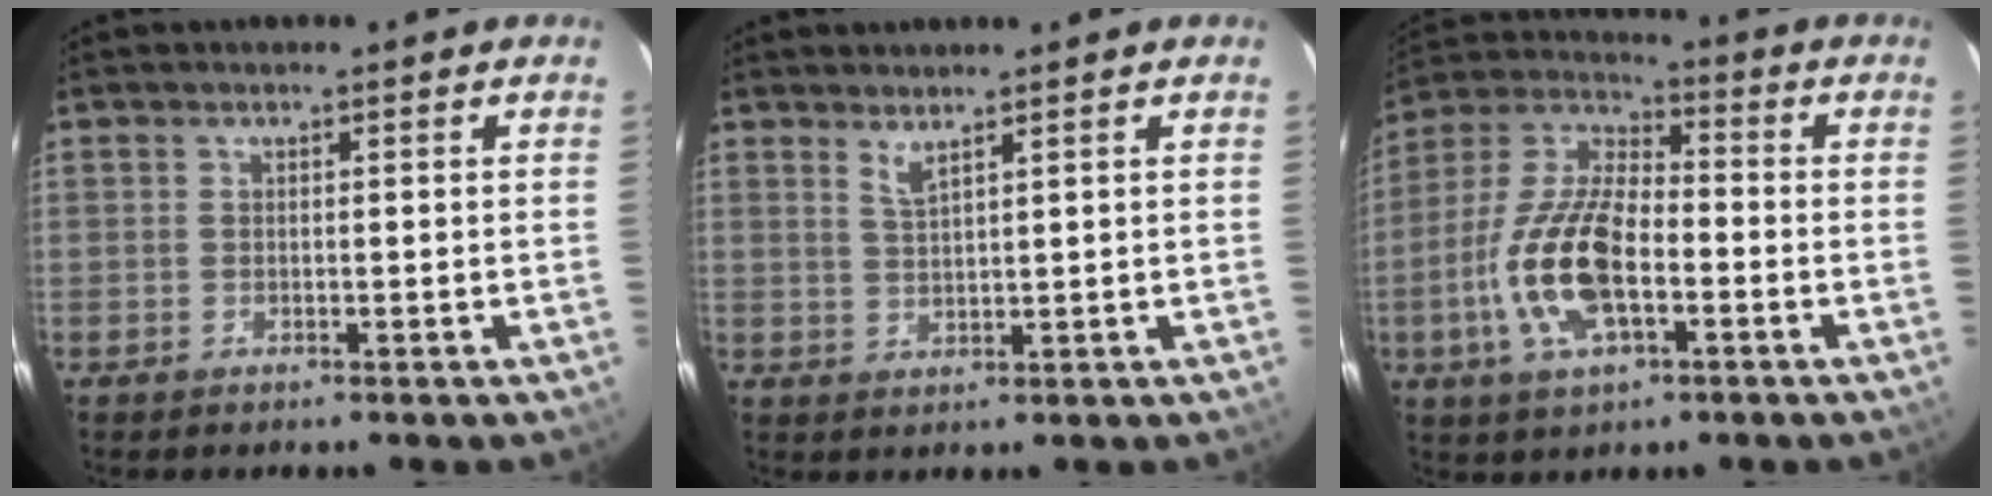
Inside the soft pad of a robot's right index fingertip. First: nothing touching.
{"total": 2.4, "force": [1.9, 0.0, 1.4], "torque": [-0.028, -0.003, 0.034]}
{"total": 15.9, "force": [-4.5, 7.0, 13.5], "torque": [-0.289, -0.001, -0.087]}